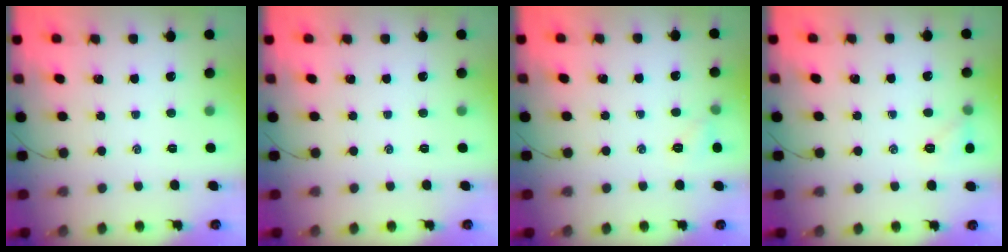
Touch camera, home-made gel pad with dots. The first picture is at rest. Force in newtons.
{"total": 0.0}
{"total": 5.0, "press": 4.7, "slide": 1.7}
{"total": 5.9, "press": 5.7, "slide": 1.5}